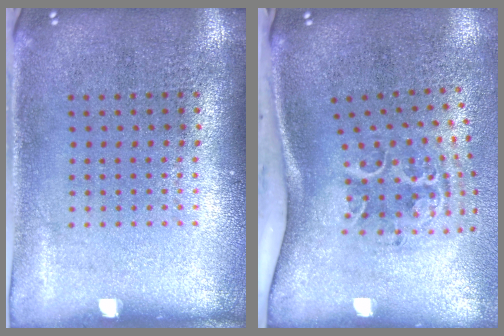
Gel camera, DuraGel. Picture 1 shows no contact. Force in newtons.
{"total": 2.2, "press": 1.3, "slide": 1.8}